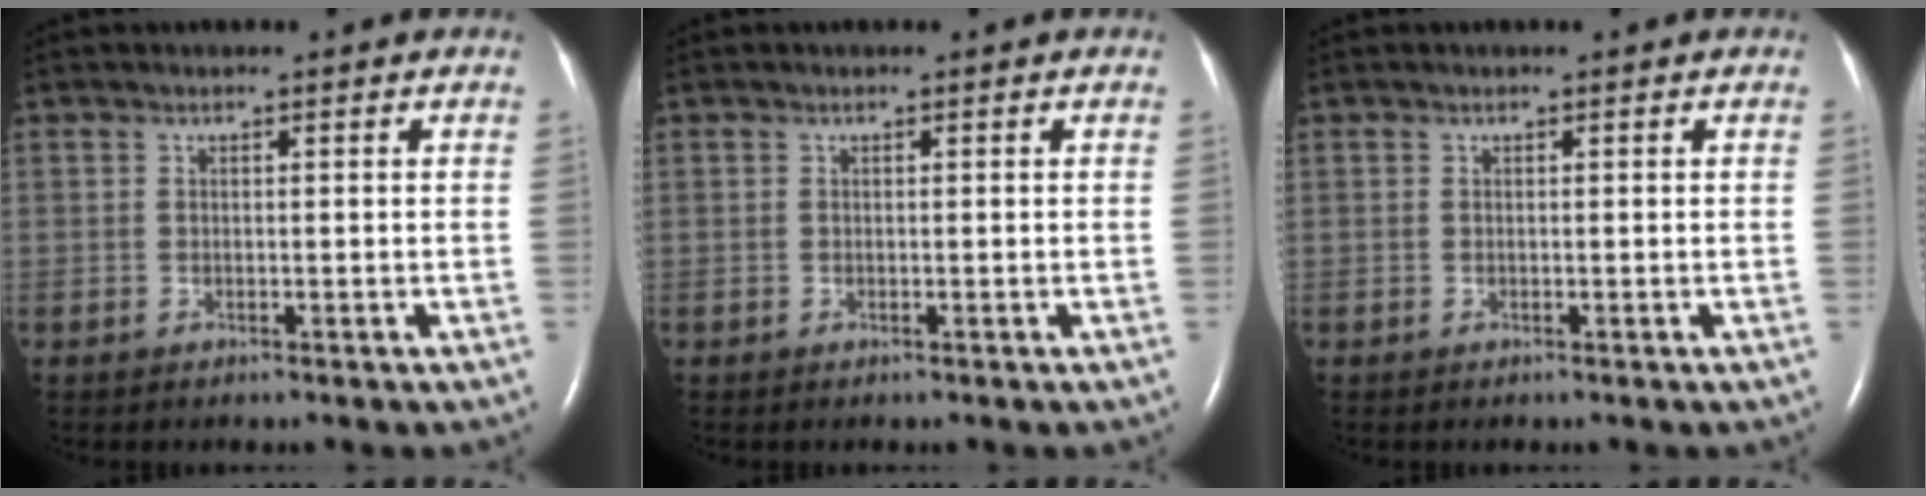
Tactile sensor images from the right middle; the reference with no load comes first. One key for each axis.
{"total": 0.0}
{"total": 0.0}